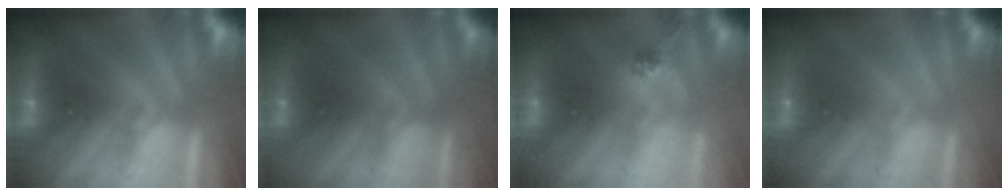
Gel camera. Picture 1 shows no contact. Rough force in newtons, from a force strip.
{"total": 2.9}
{"total": 2.3}
{"total": 4.7}